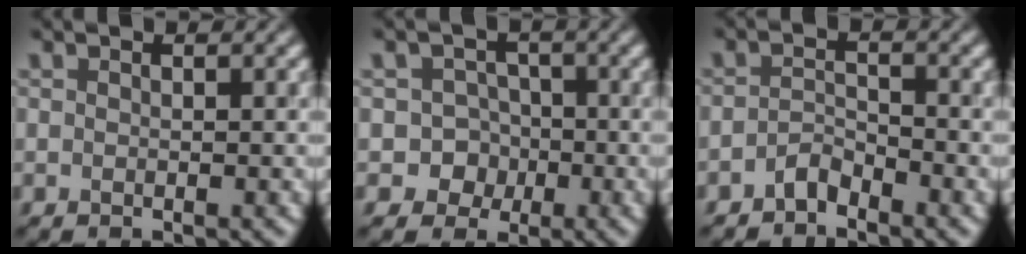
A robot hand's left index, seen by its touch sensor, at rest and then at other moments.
{"total": 4.6, "force": [-1.6, 4.3, 0.3], "torque": [0.034, 0.016, -0.041]}
{"total": 1.6, "force": [-1.5, 0.4, 0.4], "torque": [-0.009, 0.012, -0.033]}